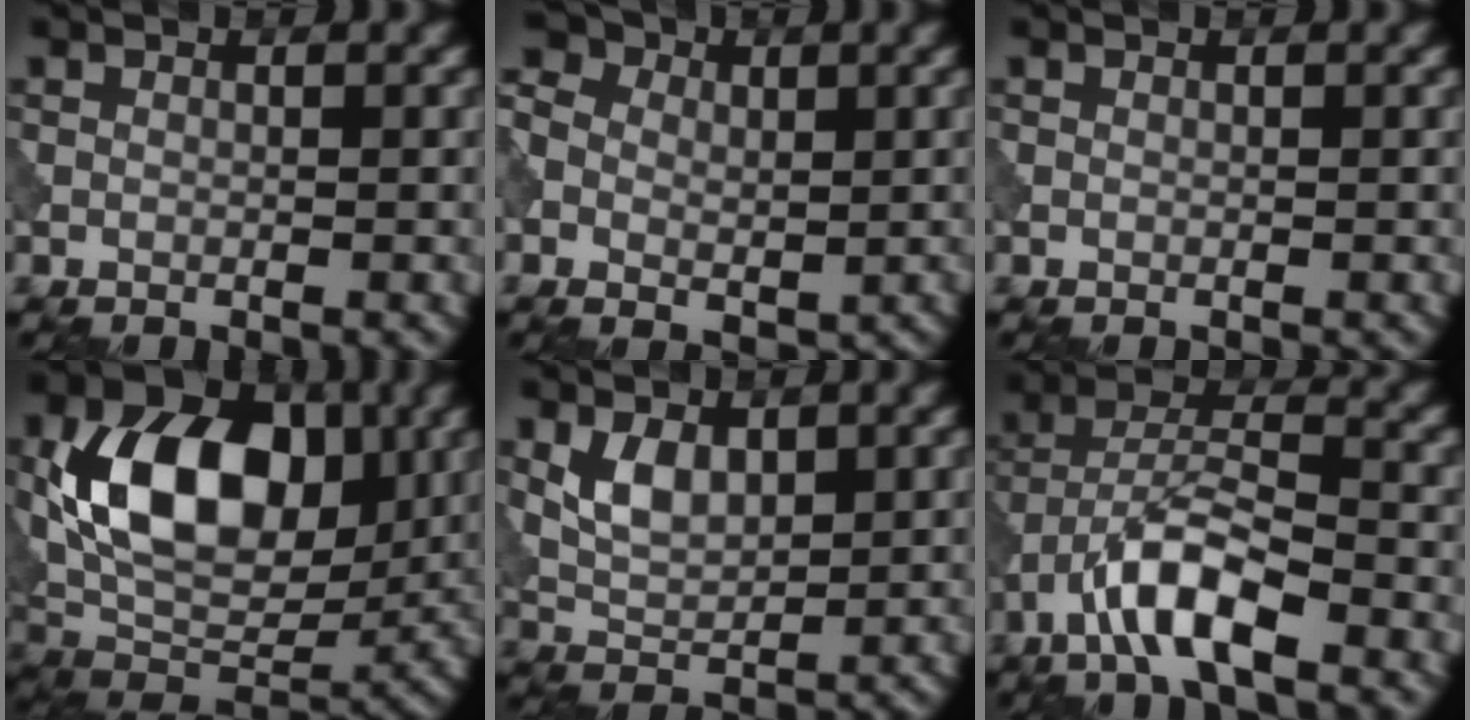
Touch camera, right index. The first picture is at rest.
{"total": 6.2, "force": [0.5, 5.1, 3.5], "torque": [-0.070, 0.013, -0.007]}
{"total": 0.0}
{"total": 11.2, "force": [1.8, 7.4, 8.2], "torque": [-0.146, -0.003, 0.034]}
{"total": 3.3, "force": [1.2, 2.1, 2.4], "torque": [-0.048, -0.003, 0.028]}
{"total": 7.1, "force": [-3.8, 2.1, 5.6], "torque": [-0.099, 0.013, -0.075]}